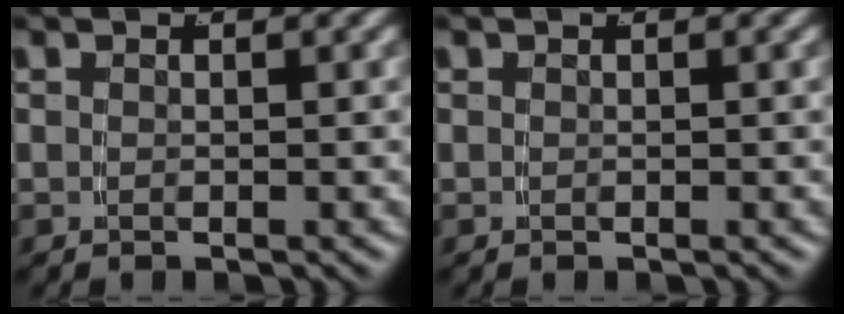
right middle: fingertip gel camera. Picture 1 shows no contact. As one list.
[{"total": 0.0}]